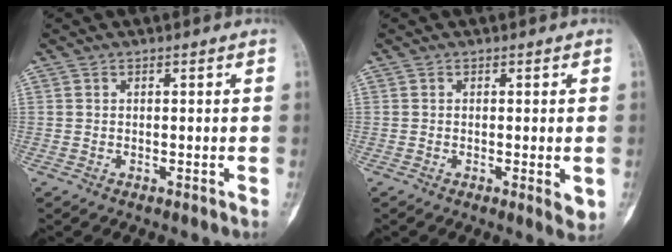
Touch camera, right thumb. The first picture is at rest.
{"total": 2.8, "force": [-0.5, 0.7, 2.6], "torque": [-0.040, -0.009, -0.008]}